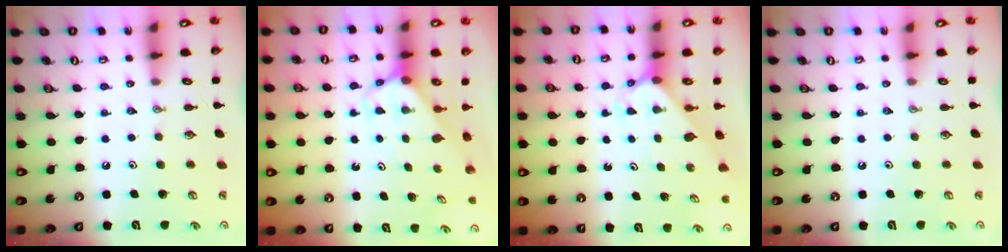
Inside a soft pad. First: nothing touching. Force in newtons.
{"total": 2.6, "press": 2.6, "slide": 0.1}
{"total": 2.8, "press": 2.8, "slide": 0.2}
{"total": 0.0}